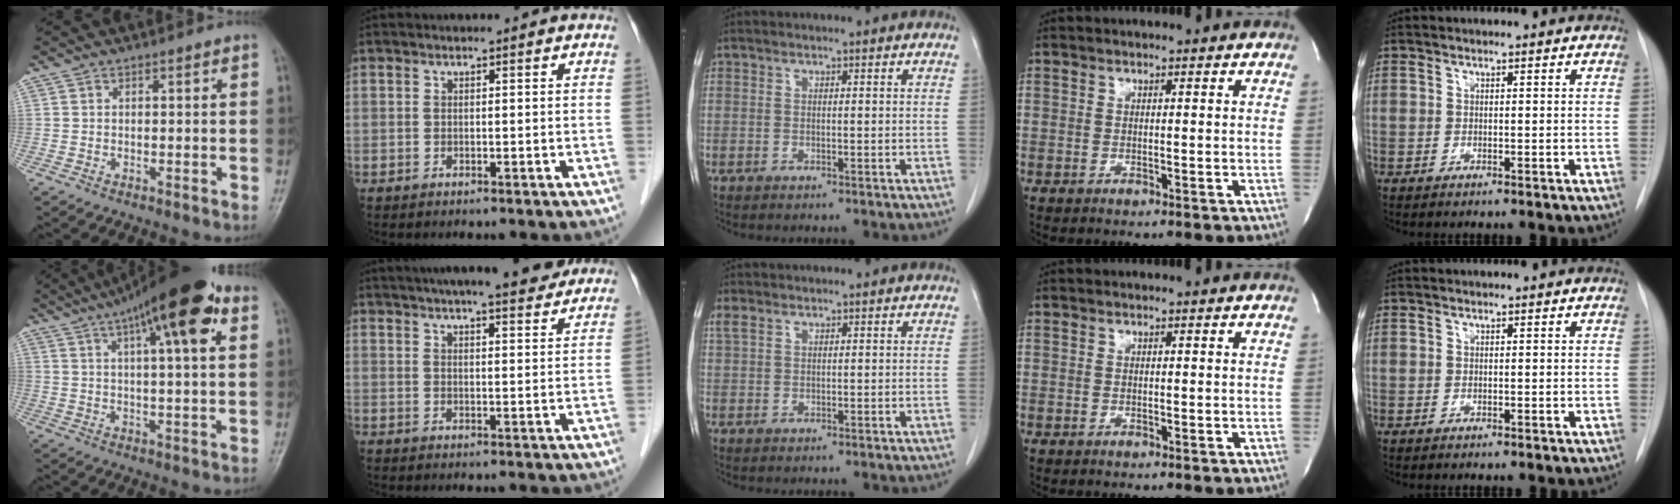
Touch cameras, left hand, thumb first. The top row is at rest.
{"thumb": {"total": 18.4, "force": [8.8, 5.1, 15.3], "torque": [-0.222, 0.003, 0.132]}, "index": {"total": 13.7, "force": [11.6, 1.7, 7.0], "torque": [-0.106, 0.019, 0.156]}, "middle": {"total": 1.5, "force": [1.0, 0.8, 0.8], "torque": [-0.028, 0.015, 0.025]}}